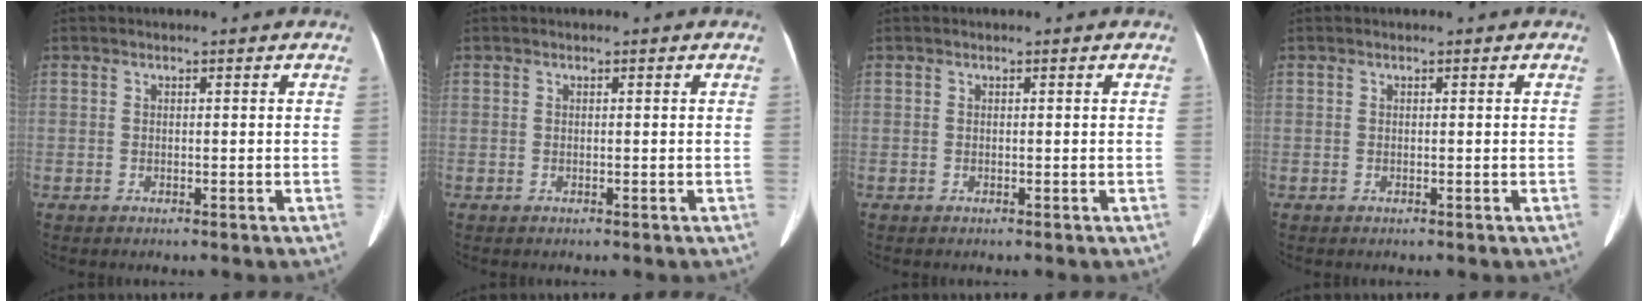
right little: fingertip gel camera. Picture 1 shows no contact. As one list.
[{"total": 0.0}, {"total": 0.0}, {"total": 0.0}]